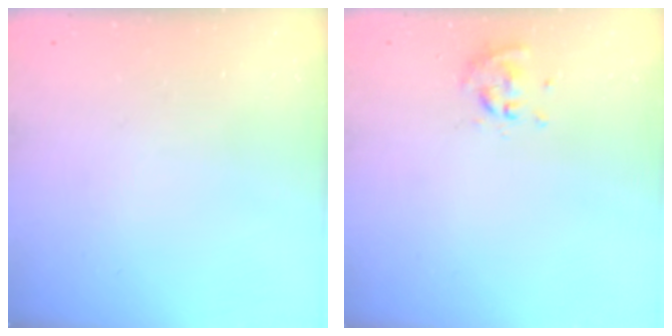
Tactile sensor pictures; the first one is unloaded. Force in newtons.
{"total": 0.0}